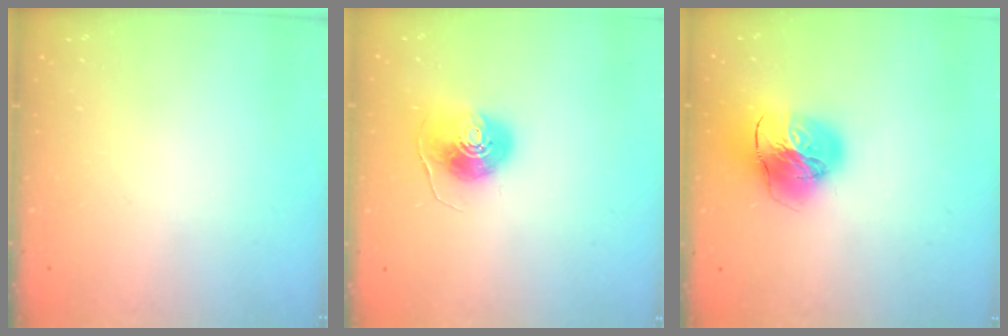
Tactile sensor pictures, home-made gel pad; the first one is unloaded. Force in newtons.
{"total": 8.1, "press": 8.1, "slide": 0.3}
{"total": 17.8, "press": 17.7, "slide": 2.1}